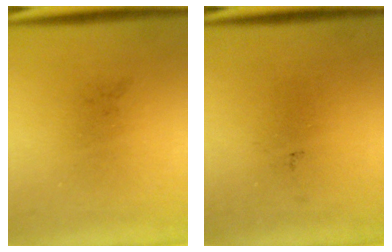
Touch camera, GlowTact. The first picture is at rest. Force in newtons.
{"total": 0.0}